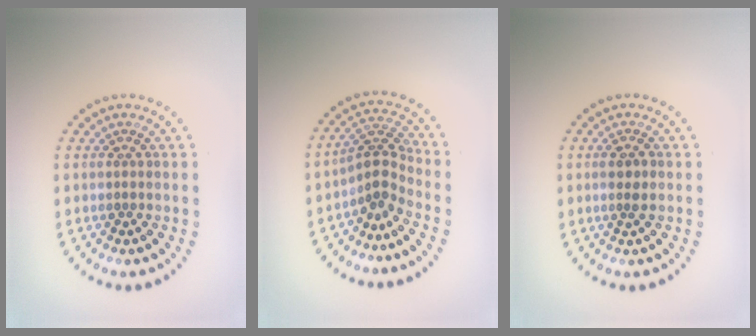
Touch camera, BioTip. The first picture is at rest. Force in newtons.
{"total": 2.8, "press": 1.9, "slide": 2.1}
{"total": 1.5, "press": 1.5, "slide": 0.4}